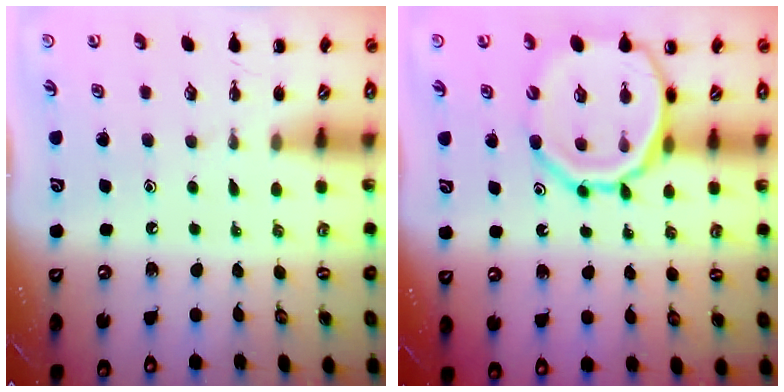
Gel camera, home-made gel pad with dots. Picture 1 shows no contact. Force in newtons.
{"total": 15.4, "press": 15.1, "slide": 3.0}